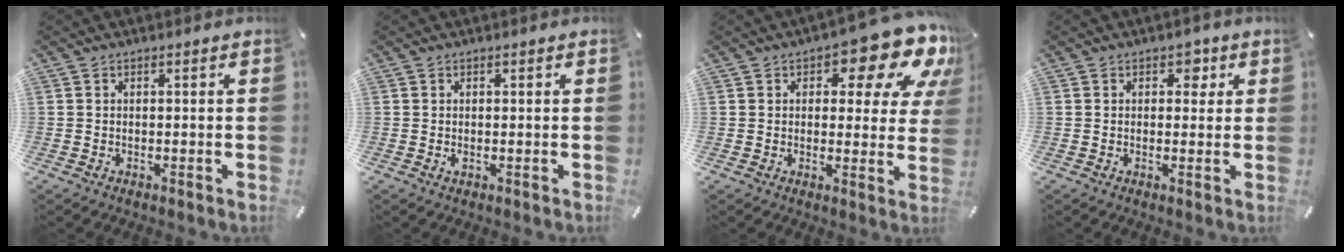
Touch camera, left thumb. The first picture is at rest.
{"total": 0.5, "force": [0.0, 0.3, 0.4], "torque": [-0.008, 0.000, 0.000]}
{"total": 14.8, "force": [8.5, 6.3, 10.3], "torque": [-0.127, -0.055, 0.137]}
{"total": 2.9, "force": [1.0, 2.2, 1.6], "torque": [-0.004, -0.004, 0.006]}